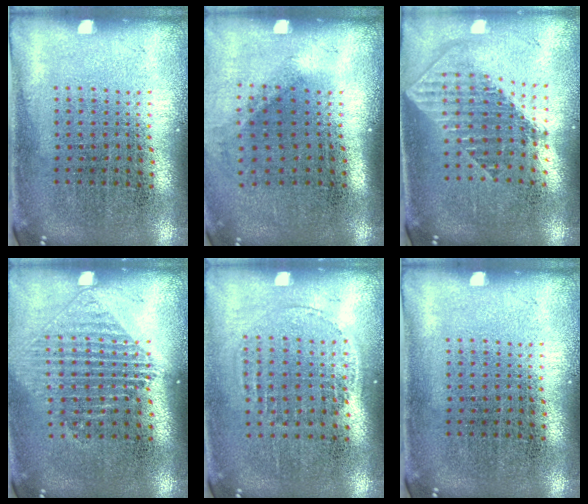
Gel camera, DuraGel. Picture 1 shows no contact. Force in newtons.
{"total": 1.3, "press": 0.9, "slide": 0.9}
{"total": 1.8, "press": 1.5, "slide": 1.0}
{"total": 1.2, "press": 1.2, "slide": 0.4}
{"total": 1.3, "press": 1.1, "slide": 0.6}
{"total": 0.0}